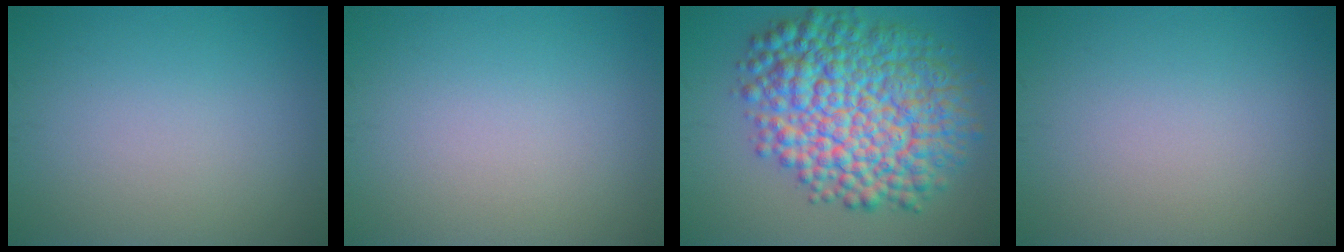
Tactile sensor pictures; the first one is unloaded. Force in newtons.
{"total": 0.0}
{"total": 12.5, "press": 12.5, "slide": 0.2}
{"total": 0.0}